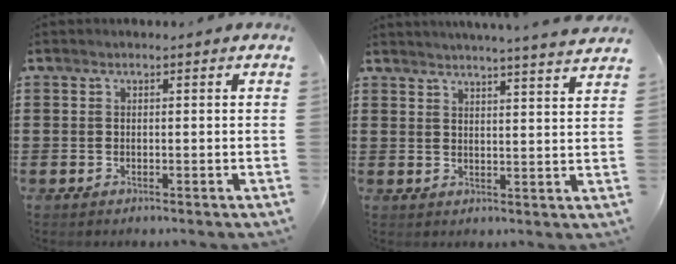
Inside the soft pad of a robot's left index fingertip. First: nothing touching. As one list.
[{"total": 3.8, "force": [3.6, -1.0, 0.4], "torque": [-0.021, -0.022, 0.062]}]